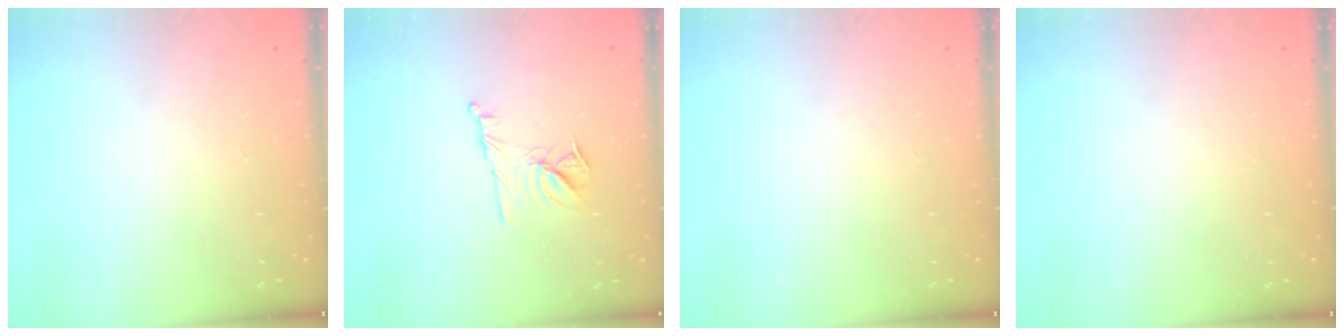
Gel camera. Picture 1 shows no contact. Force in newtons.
{"total": 9.6, "press": 9.6, "slide": 0.9}
{"total": 0.0}
{"total": 0.0}